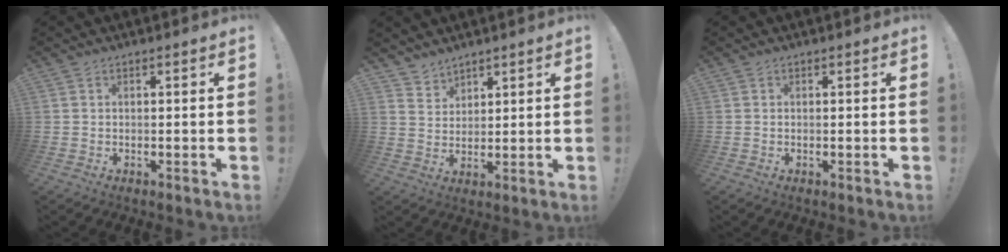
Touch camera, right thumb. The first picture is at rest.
{"total": 4.6, "force": [3.8, 2.4, -0.5], "torque": [0.011, -0.036, 0.073]}
{"total": 0.0}